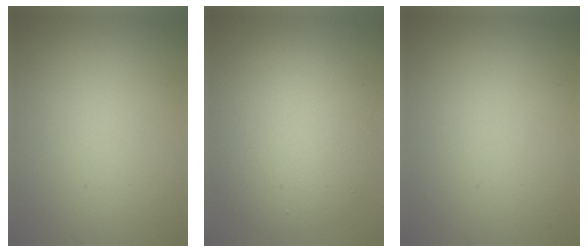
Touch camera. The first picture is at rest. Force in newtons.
{"total": 7.5, "press": 7.5, "slide": 0.4}
{"total": 0.0}